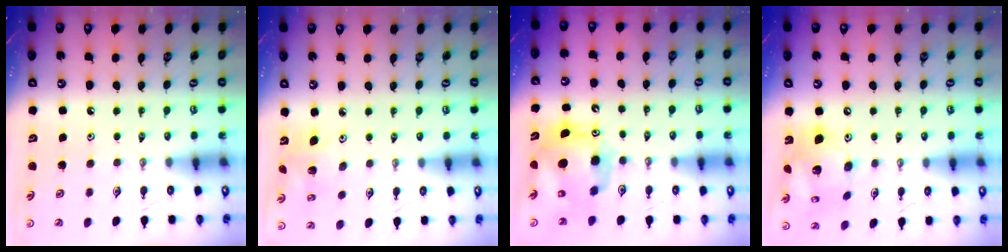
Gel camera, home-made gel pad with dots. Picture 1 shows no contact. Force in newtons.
{"total": 4.1, "press": 4.1, "slide": 0.2}
{"total": 13.2, "press": 13.1, "slide": 1.1}
{"total": 16.7, "press": 16.4, "slide": 3.2}